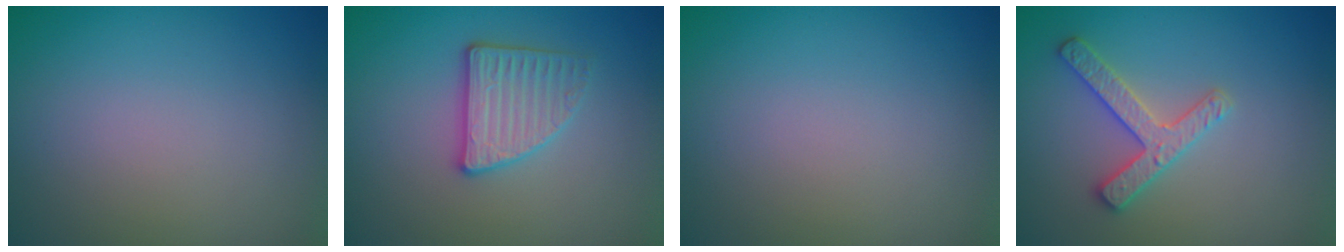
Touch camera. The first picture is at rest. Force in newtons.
{"total": 3.1, "press": 2.9, "slide": 1.1}
{"total": 0.0}
{"total": 2.7, "press": 2.7, "slide": 0.3}